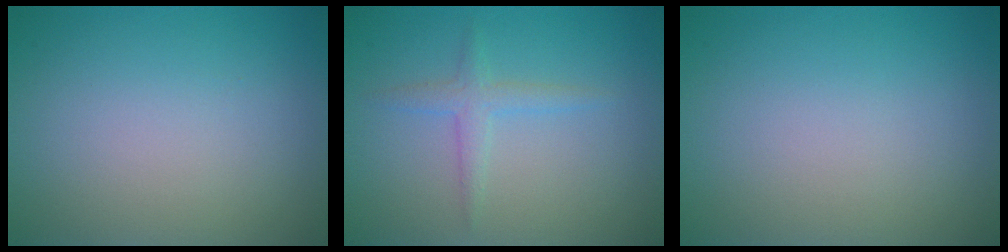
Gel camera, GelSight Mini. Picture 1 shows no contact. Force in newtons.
{"total": 1.7, "press": 1.7, "slide": 0.1}
{"total": 0.0}